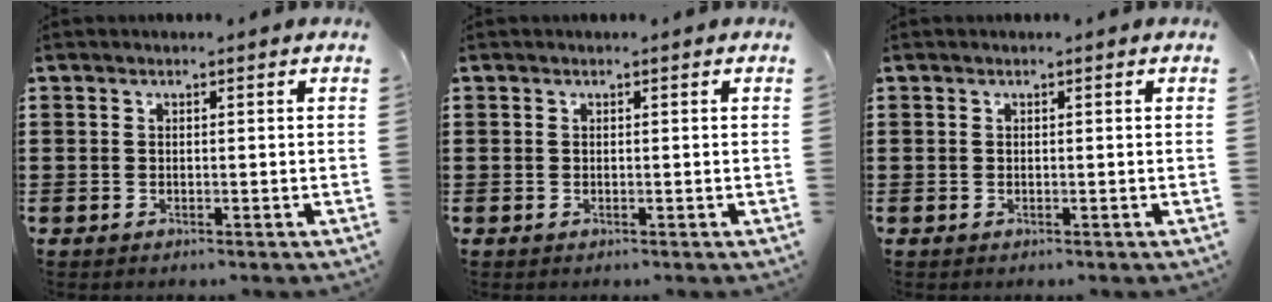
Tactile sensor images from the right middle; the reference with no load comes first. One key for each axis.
{"total": 0.0}
{"total": 0.0}